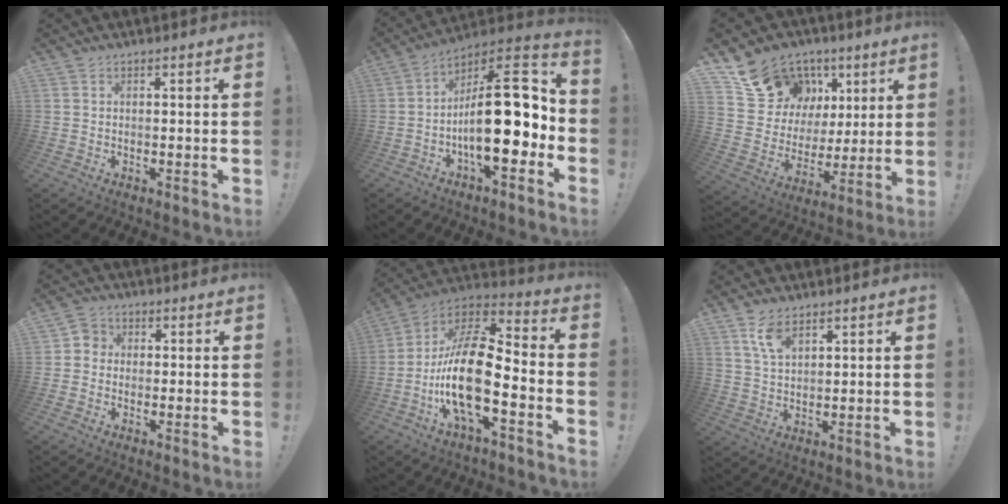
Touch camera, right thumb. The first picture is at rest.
{"total": 23.6, "force": [-2.6, 9.6, 21.4], "torque": [-0.322, 0.011, -0.035]}
{"total": 16.9, "force": [10.5, 12.1, 5.3], "torque": [-0.083, -0.070, 0.218]}
{"total": 3.8, "force": [-1.0, 3.4, 1.3], "torque": [-0.022, 0.015, -0.018]}
{"total": 21.2, "force": [-5.4, 8.1, 18.9], "torque": [-0.375, 0.025, -0.092]}
{"total": 6.7, "force": [4.1, 3.3, 4.1], "torque": [-0.071, -0.017, 0.075]}